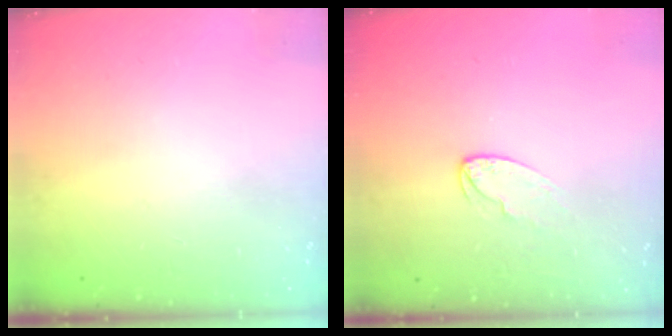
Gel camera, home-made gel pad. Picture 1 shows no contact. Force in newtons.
{"total": 5.5, "press": 5.5, "slide": 0.5}